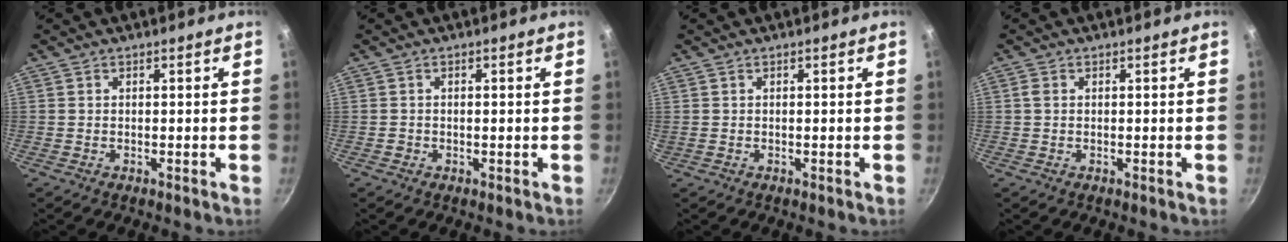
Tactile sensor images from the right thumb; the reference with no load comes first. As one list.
[{"total": 0.5, "force": [-0.1, 0.4, 0.3], "torque": [-0.005, 0.003, -0.002]}, {"total": 0.0}, {"total": 1.0, "force": [0.1, 0.7, 0.6], "torque": [-0.013, 0.003, 0.002]}]